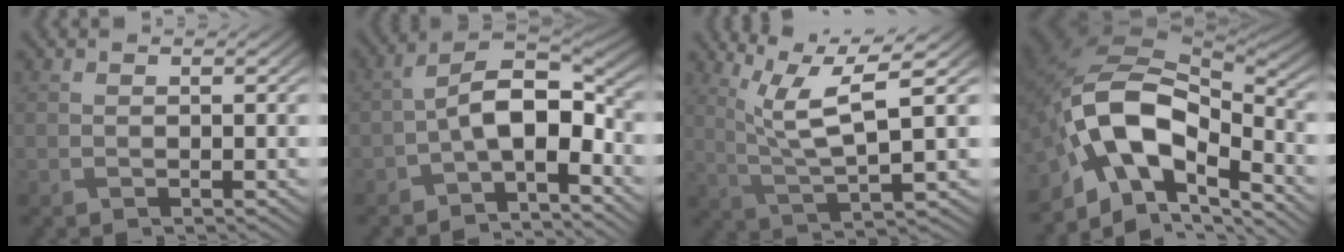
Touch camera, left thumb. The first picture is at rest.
{"total": 8.2, "force": [-2.7, 4.0, 6.6], "torque": [-0.110, 0.009, -0.063]}
{"total": 9.1, "force": [3.9, 1.9, 8.0], "torque": [-0.164, 0.012, 0.081]}
{"total": 14.6, "force": [-5.0, 8.1, 11.0], "torque": [-0.208, -0.016, -0.106]}